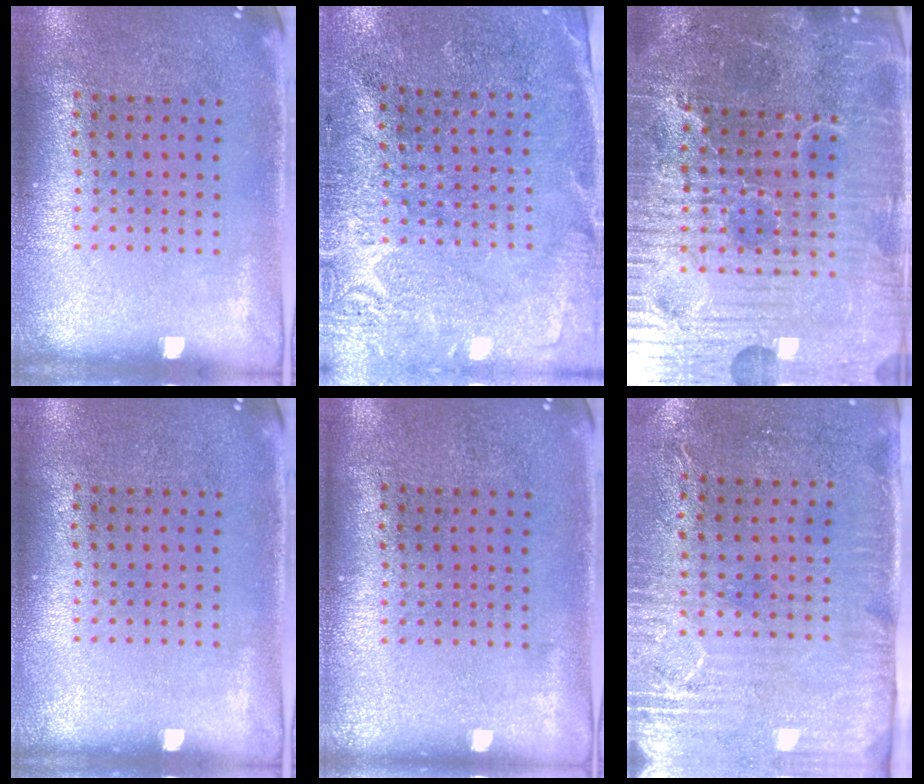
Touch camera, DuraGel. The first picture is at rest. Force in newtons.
{"total": 2.7, "press": 2.7, "slide": 0.2}
{"total": 7.1, "press": 6.3, "slide": 3.2}
{"total": 0.0}
{"total": 0.0}
{"total": 3.0, "press": 2.4, "slide": 1.7}